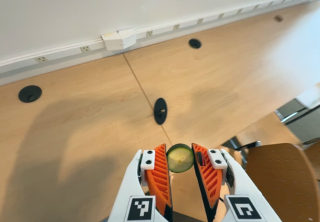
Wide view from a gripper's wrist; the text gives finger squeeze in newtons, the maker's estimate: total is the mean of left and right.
{"total": 7.8, "left": 7.7, "right": 7.9}